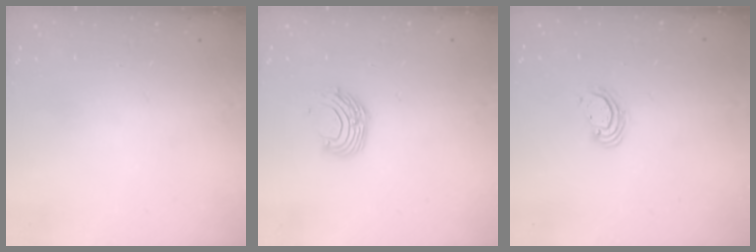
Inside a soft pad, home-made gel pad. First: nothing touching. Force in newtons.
{"total": 8.8, "press": 8.8, "slide": 0.9}
{"total": 2.6, "press": 2.6, "slide": 0.1}